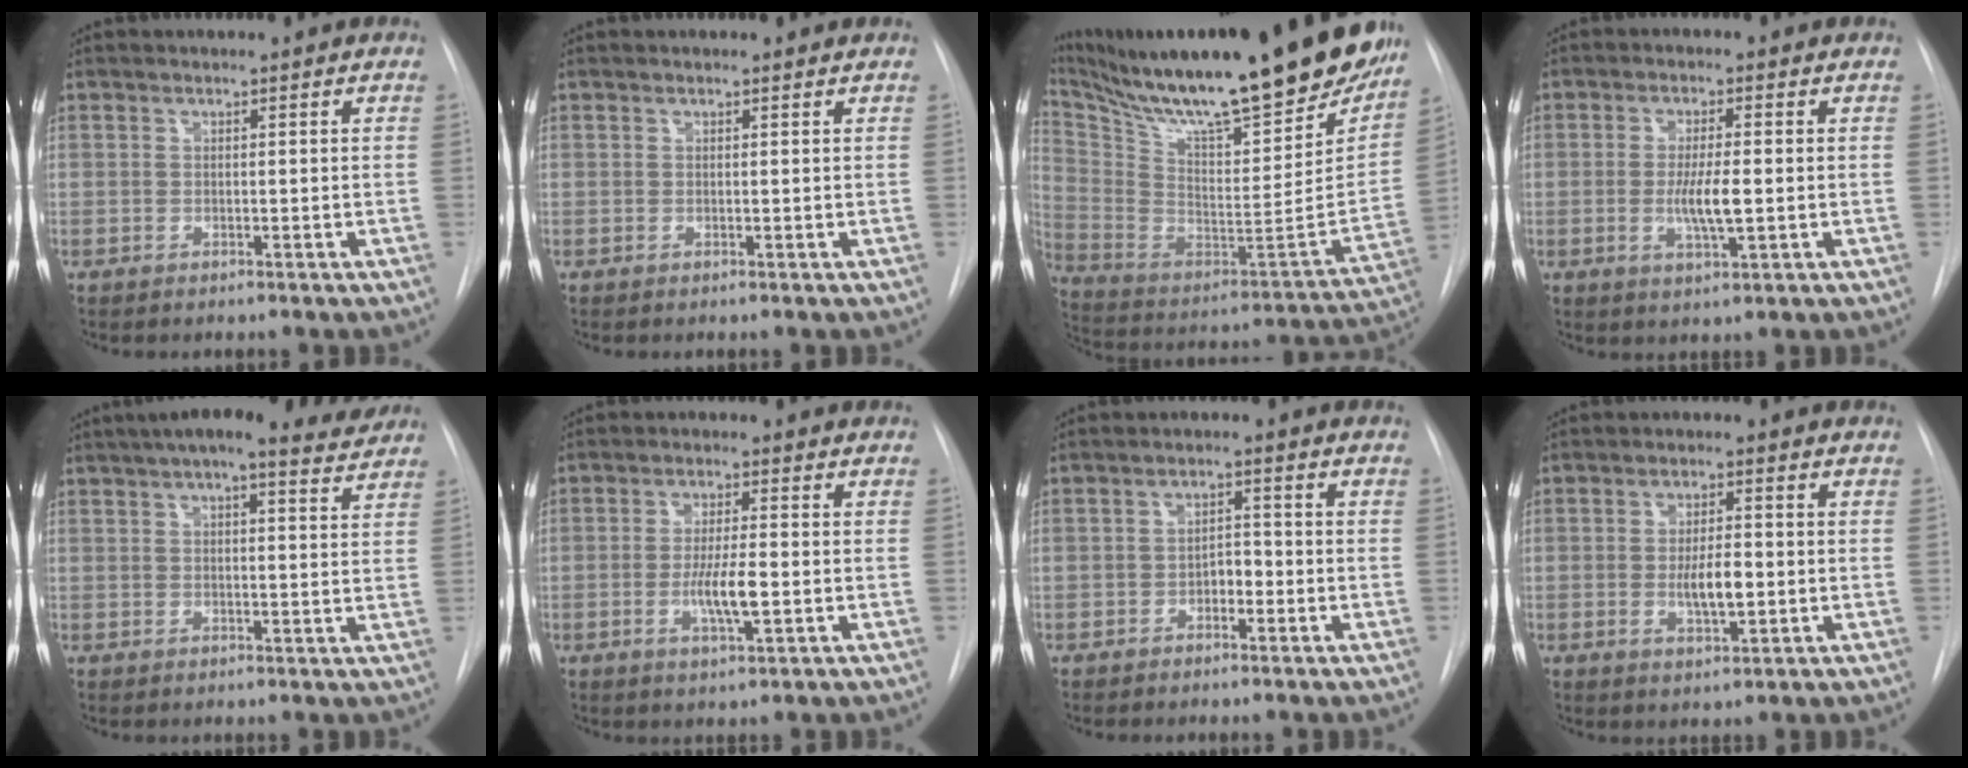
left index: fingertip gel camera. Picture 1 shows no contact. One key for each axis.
{"total": 0.9, "fx": 0.8, "fy": 0.3, "fz": 0.2, "tx": -0.011, "ty": 0.007, "tz": 0.004}
{"total": 35.2, "fx": 28.2, "fy": 5.3, "fz": 20.5, "tx": -0.370, "ty": -0.069, "tz": 0.412}
{"total": 5.2, "fx": -1.0, "fy": 0.8, "fz": 5.0, "tx": -0.097, "ty": -0.013, "tz": -0.018}
{"total": 12.8, "fx": 10.8, "fy": 2.8, "fz": 6.2, "tx": -0.093, "ty": 0.021, "tz": 0.134}
{"total": 5.8, "fx": -1.7, "fy": 0.9, "fz": 5.5, "tx": -0.105, "ty": -0.012, "tz": -0.030}
{"total": 2.8, "fx": -1.6, "fy": 1.5, "fz": 1.8, "tx": -0.021, "ty": 0.005, "tz": -0.030}
{"total": 5.4, "fx": -1.1, "fy": 1.7, "fz": 5.0, "tx": -0.085, "ty": -0.007, "tz": -0.018}